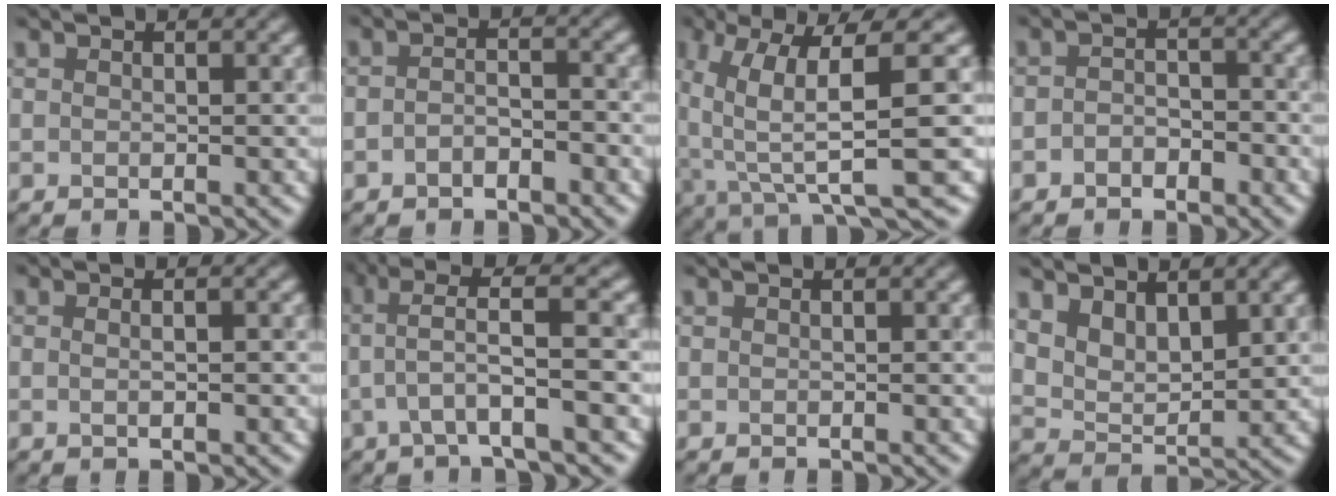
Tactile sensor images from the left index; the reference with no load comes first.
{"total": 1.7, "force": [-1.5, 0.6, 0.6], "torque": [-0.015, 0.002, -0.024]}
{"total": 8.9, "force": [0.9, 1.8, 8.7], "torque": [-0.150, 0.002, 0.028]}
{"total": 1.7, "force": [-1.5, 0.9, 0.2], "torque": [-0.005, 0.002, -0.024]}
{"total": 3.0, "force": [0.9, 1.8, 2.3], "torque": [0.000, 0.025, -0.022]}
{"total": 4.0, "force": [0.0, 0.1, 4.0], "torque": [-0.080, 0.009, 0.006]}
{"total": 0.0}
{"total": 3.6, "force": [2.5, 1.8, 2.0], "torque": [-0.047, -0.009, 0.058]}